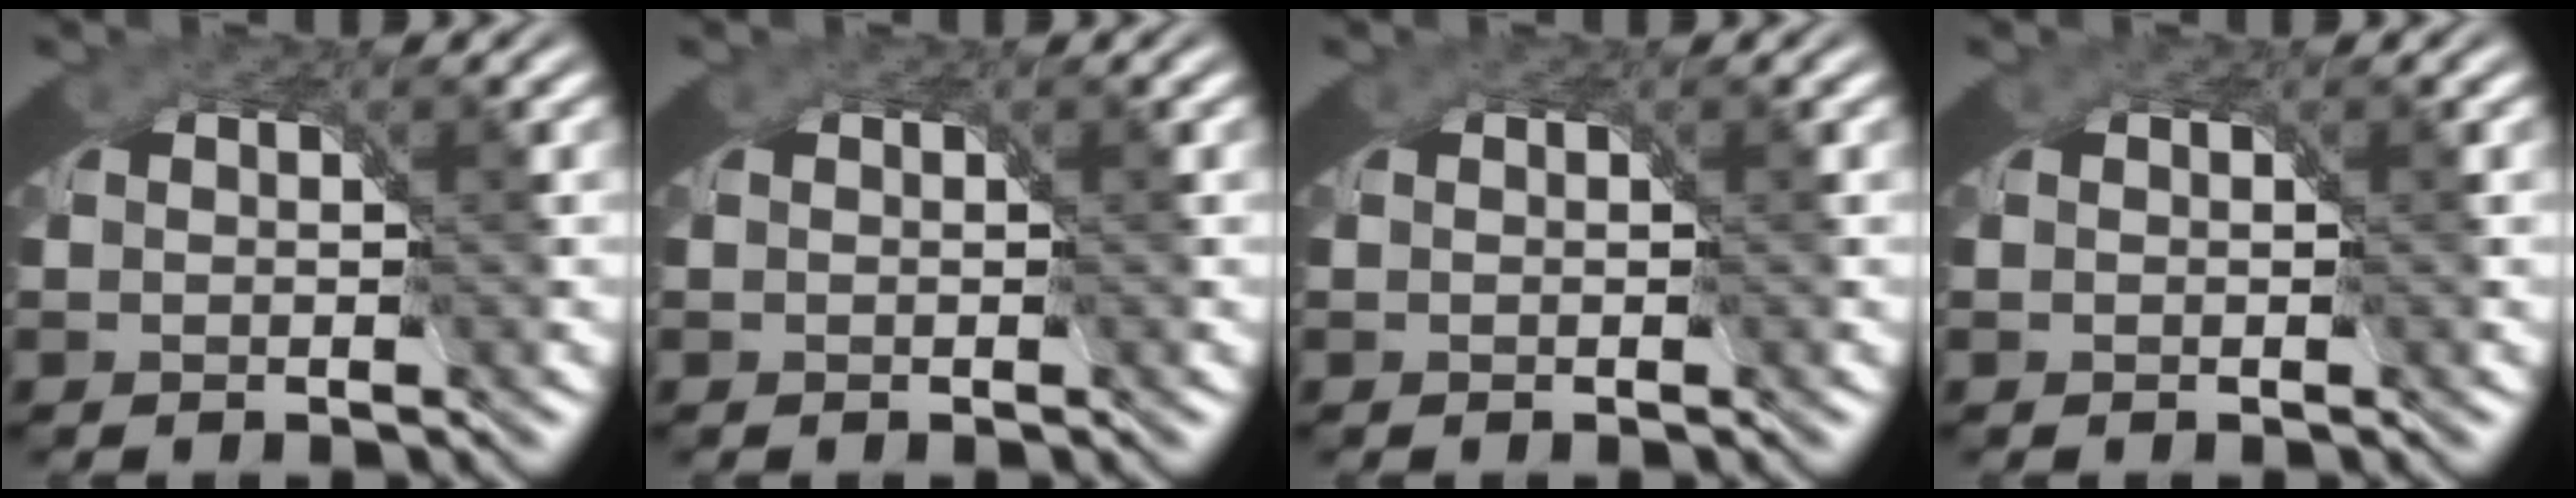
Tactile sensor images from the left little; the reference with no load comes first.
{"total": 0.0}
{"total": 0.0}
{"total": 0.0}